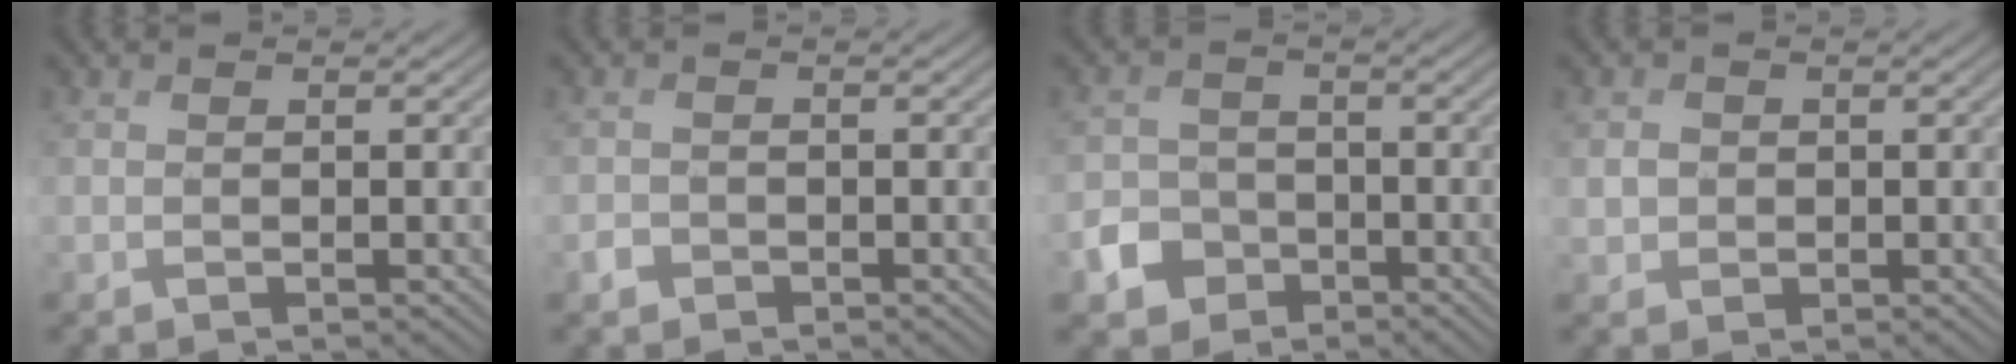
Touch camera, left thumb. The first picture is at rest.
{"total": 1.1, "force": [-0.7, 0.8, 0.2], "torque": [-0.003, 0.000, -0.016]}
{"total": 4.3, "force": [-2.3, 3.4, 1.3], "torque": [-0.029, -0.003, -0.050]}
{"total": 1.7, "force": [0.2, 1.6, 0.6], "torque": [-0.017, -0.004, 0.001]}